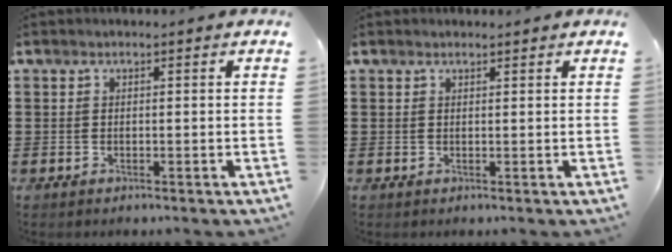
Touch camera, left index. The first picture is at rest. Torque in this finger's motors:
{"motor_torque": [2.14, 0.00, 0.02, -0.01]}